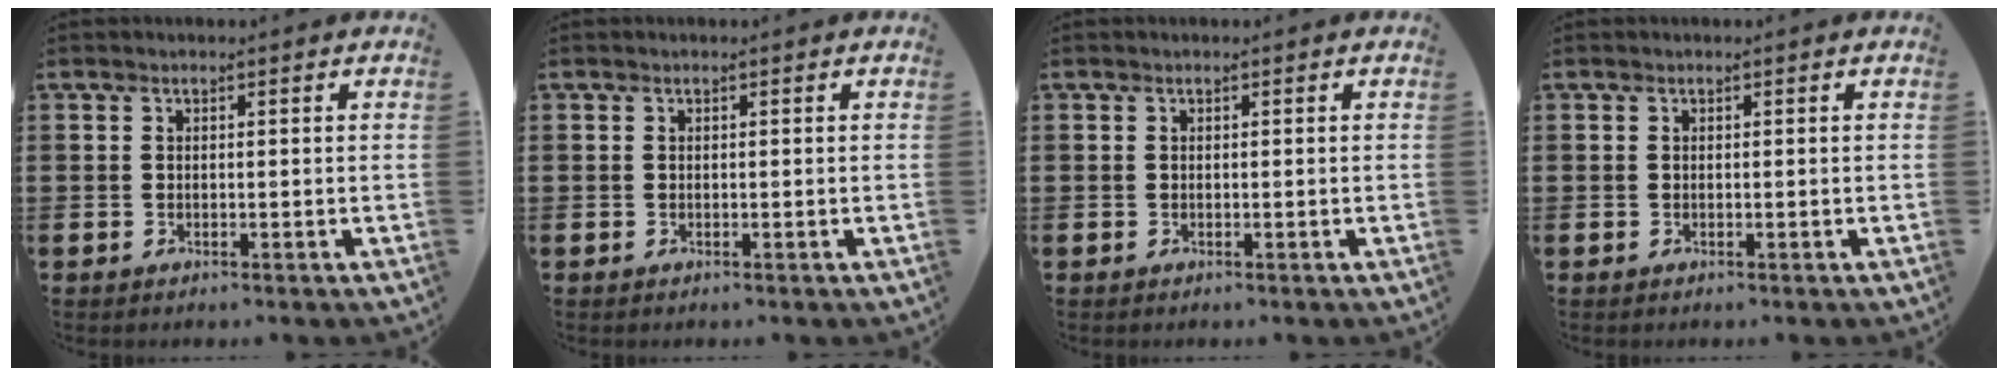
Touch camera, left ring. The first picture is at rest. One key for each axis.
{"total": 0.0}
{"total": 0.0}
{"total": 0.0}